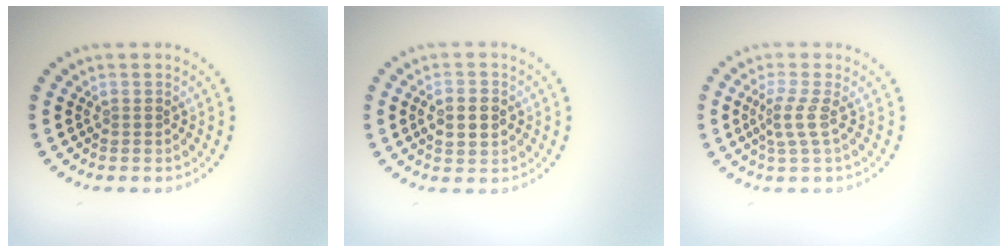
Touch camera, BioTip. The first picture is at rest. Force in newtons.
{"total": 3.2, "press": 3.1, "slide": 0.3}
{"total": 2.1, "press": 1.4, "slide": 1.5}